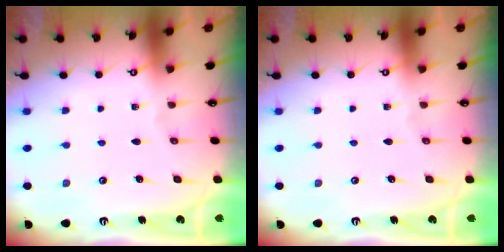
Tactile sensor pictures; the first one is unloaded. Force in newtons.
{"total": 0.0}